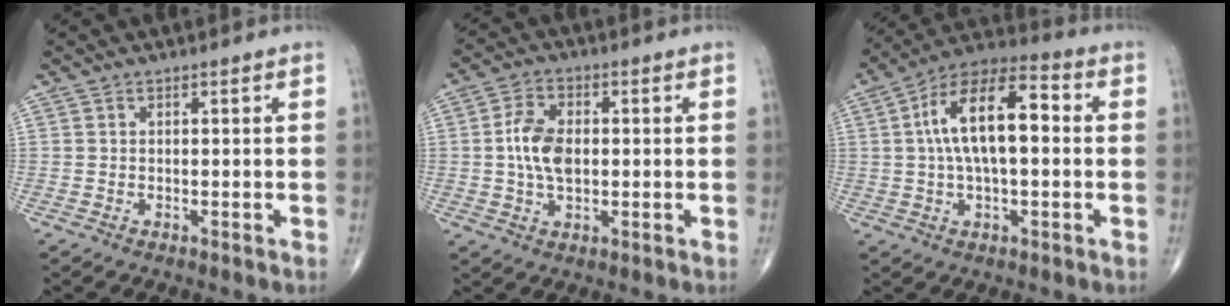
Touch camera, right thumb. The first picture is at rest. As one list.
[{"total": 7.8, "force": [0.1, 4.6, 6.3], "torque": [-0.115, 0.007, -0.001]}, {"total": 15.5, "force": [1.6, 7.0, 13.8], "torque": [-0.237, 0.038, 0.017]}]